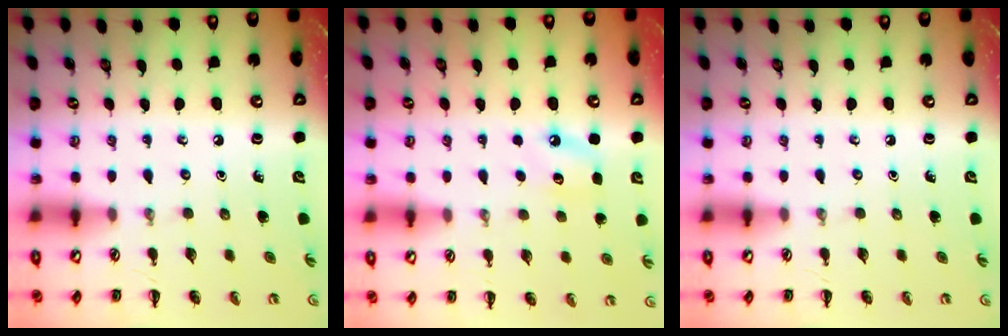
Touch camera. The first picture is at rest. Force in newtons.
{"total": 6.4, "press": 6.2, "slide": 1.8}
{"total": 0.0}